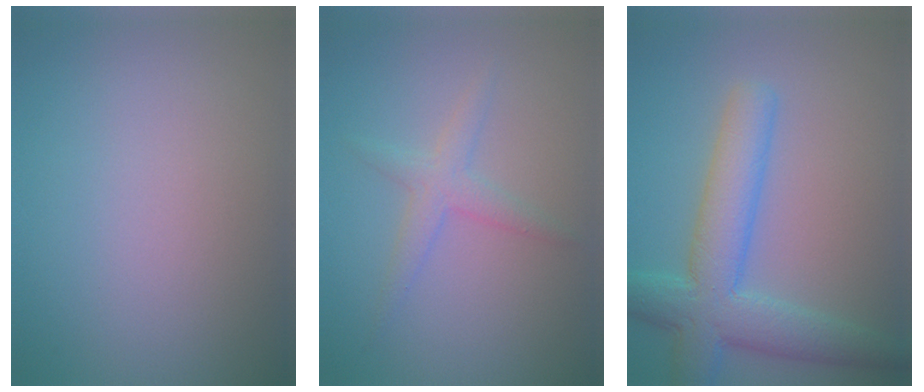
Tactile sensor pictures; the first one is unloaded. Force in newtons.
{"total": 2.1, "press": 2.1, "slide": 0.1}
{"total": 6.7, "press": 6.7, "slide": 0.2}